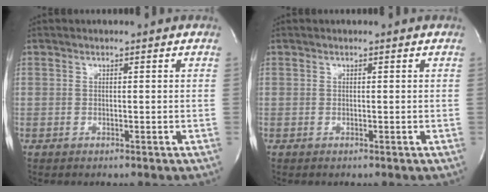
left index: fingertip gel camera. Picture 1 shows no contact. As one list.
[{"total": 0.0}]